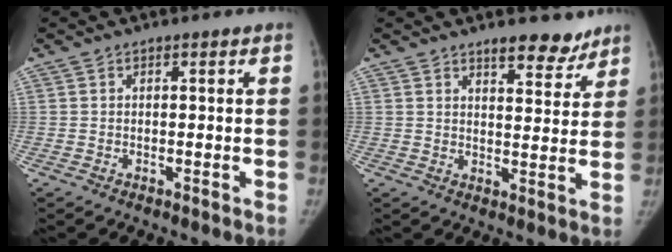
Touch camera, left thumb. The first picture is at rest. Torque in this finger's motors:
{"motor_torque": [0.36, -0.40, 0.67, -0.37, 0.11]}